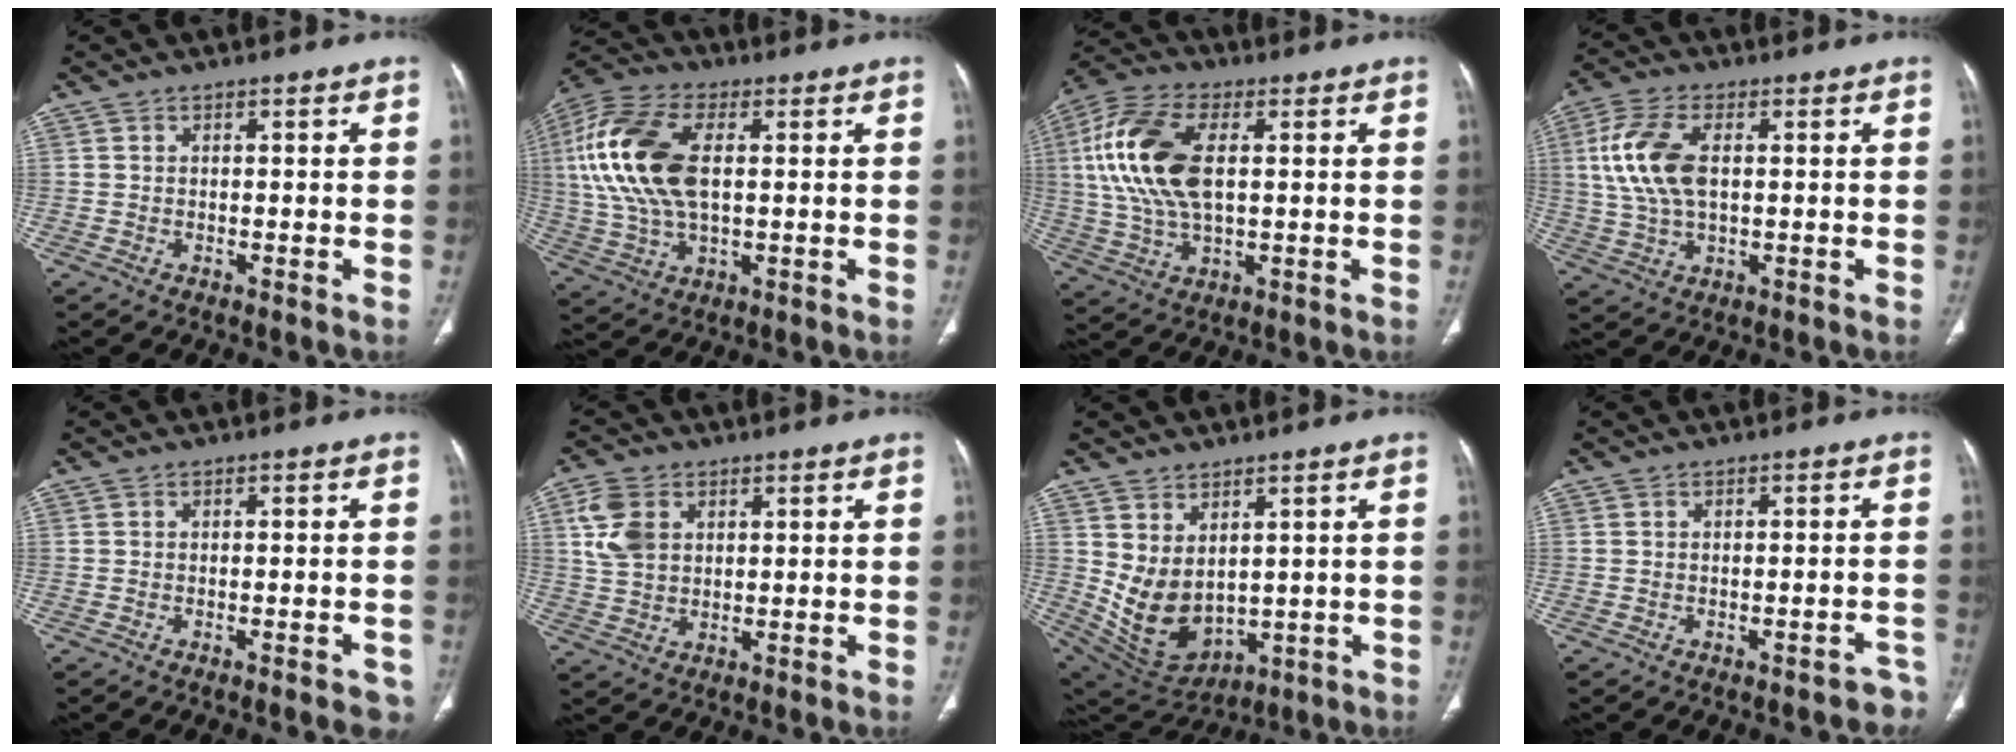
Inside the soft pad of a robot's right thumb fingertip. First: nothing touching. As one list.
[{"total": 18.5, "force": [2.7, 9.7, 15.5], "torque": [-0.343, 0.008, 0.049]}, {"total": 16.8, "force": [2.8, 8.7, 14.1], "torque": [-0.306, 0.009, 0.052]}, {"total": 11.3, "force": [1.8, 6.0, 9.5], "torque": [-0.211, 0.005, 0.038]}, {"total": 4.2, "force": [-3.0, 1.2, 2.6], "torque": [-0.022, 0.006, -0.034]}, {"total": 7.5, "force": [2.5, 5.3, 4.7], "torque": [-0.090, -0.001, 0.053]}, {"total": 10.6, "force": [1.8, 7.2, 7.6], "torque": [-0.119, -0.021, 0.072]}, {"total": 4.4, "force": [-3.7, 1.9, 1.4], "torque": [-0.001, 0.025, -0.040]}]